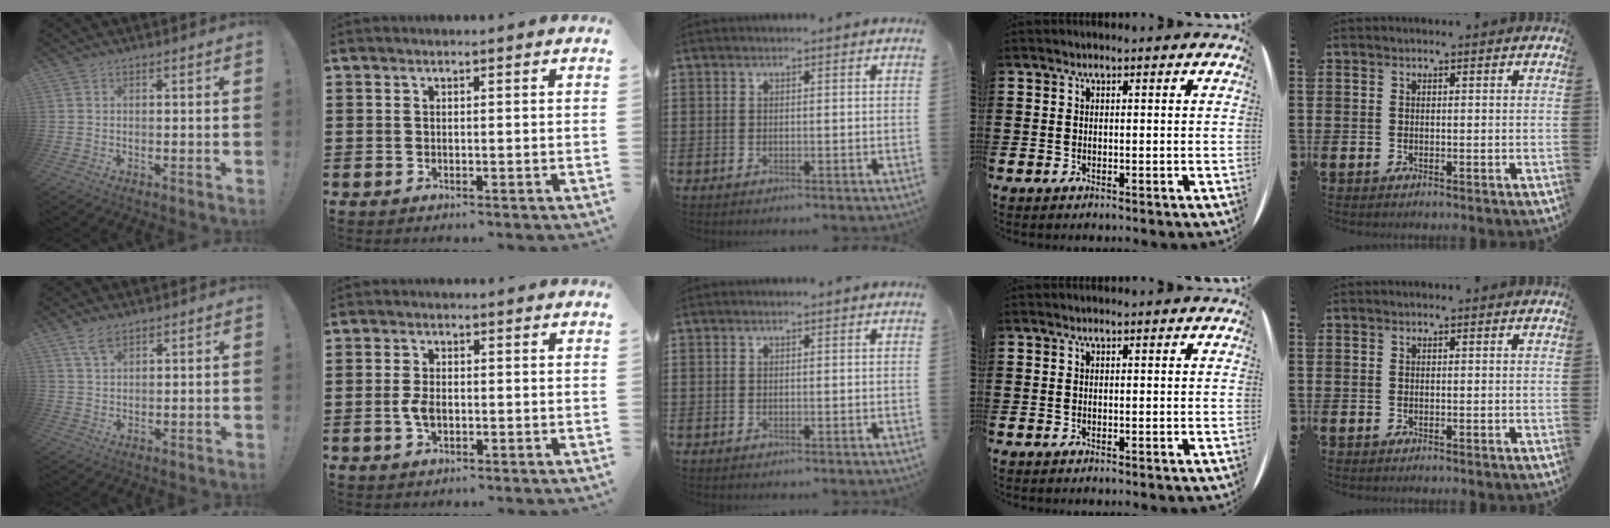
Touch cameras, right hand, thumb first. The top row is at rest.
{"thumb": {"total": 4.4, "force": [2.9, 2.1, 2.6], "torque": [-0.043, -0.012, 0.053]}, "index": {"total": 3.1, "force": [-0.4, 1.6, 2.6], "torque": [-0.065, -0.006, -0.010]}}